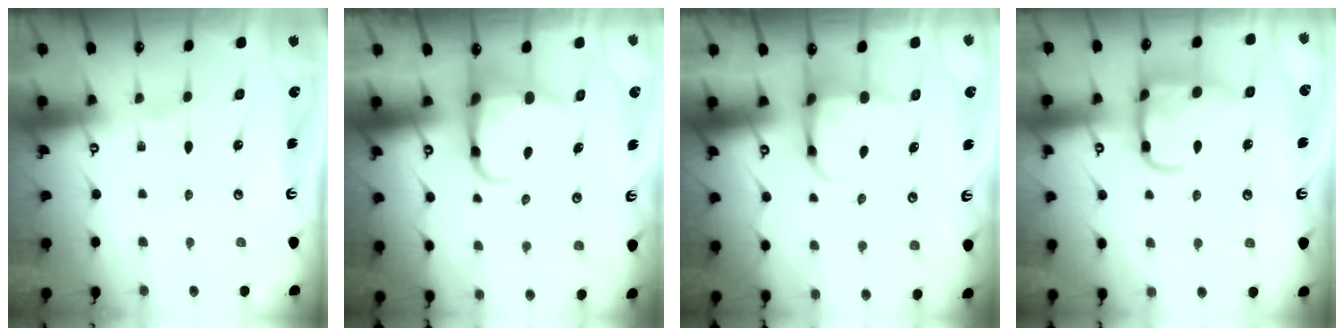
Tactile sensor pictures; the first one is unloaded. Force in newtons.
{"total": 5.7, "press": 5.6, "slide": 1.1}
{"total": 3.8, "press": 3.7, "slide": 0.7}
{"total": 14.0, "press": 13.9, "slide": 1.5}